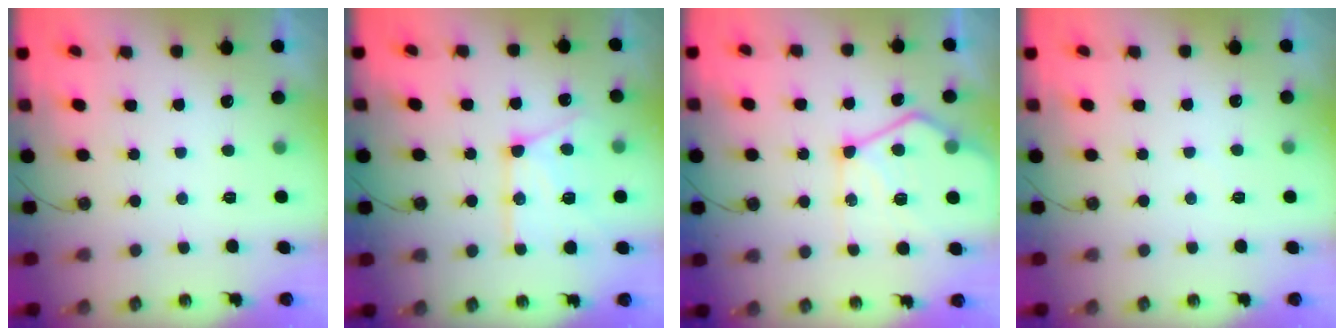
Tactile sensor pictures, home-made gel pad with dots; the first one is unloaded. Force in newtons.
{"total": 15.1, "press": 15.0, "slide": 1.6}
{"total": 16.2, "press": 16.1, "slide": 1.7}
{"total": 3.3, "press": 3.2, "slide": 0.5}